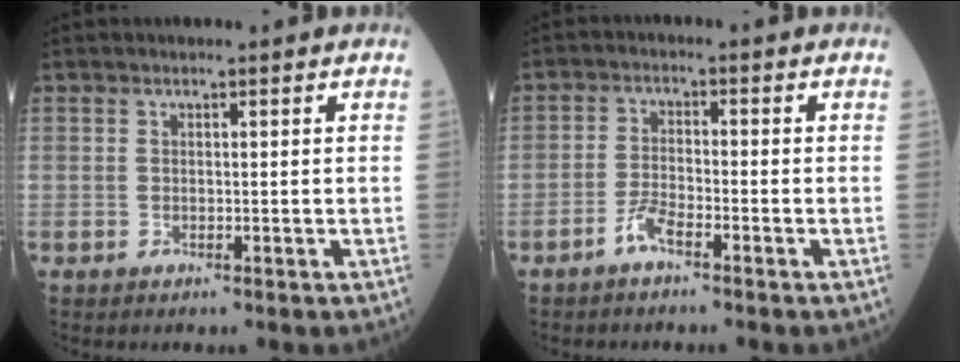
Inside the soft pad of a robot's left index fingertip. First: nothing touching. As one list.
[{"total": 3.1, "force": [-2.3, 0.5, 2.0], "torque": [-0.046, -0.001, -0.049]}]